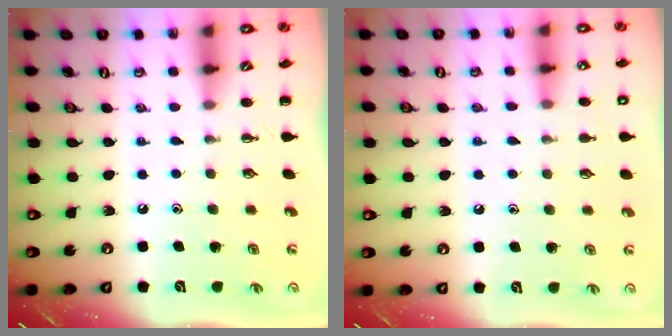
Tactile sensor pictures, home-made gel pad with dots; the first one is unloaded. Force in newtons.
{"total": 7.9, "press": 7.6, "slide": 2.3}